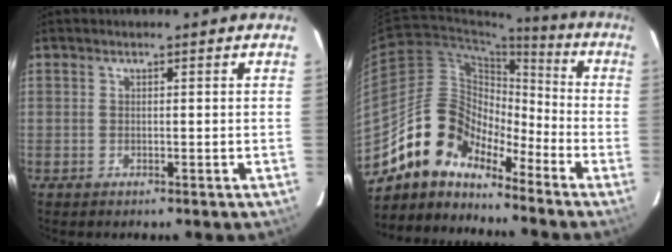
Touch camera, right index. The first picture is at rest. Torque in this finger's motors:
{"motor_torque": [1.08, -1.06, 0.52, 0.01]}